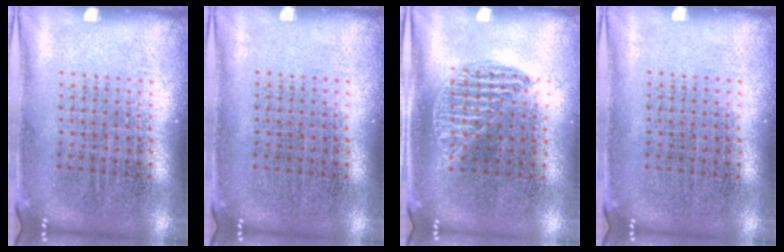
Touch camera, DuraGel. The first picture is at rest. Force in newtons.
{"total": 0.0}
{"total": 0.8, "press": 0.8, "slide": 0.4}
{"total": 0.0}